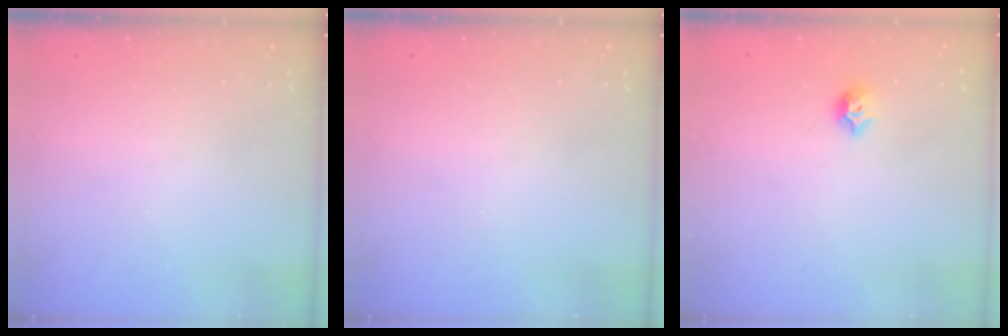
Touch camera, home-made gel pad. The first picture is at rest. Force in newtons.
{"total": 0.0}
{"total": 6.3, "press": 6.3, "slide": 0.8}